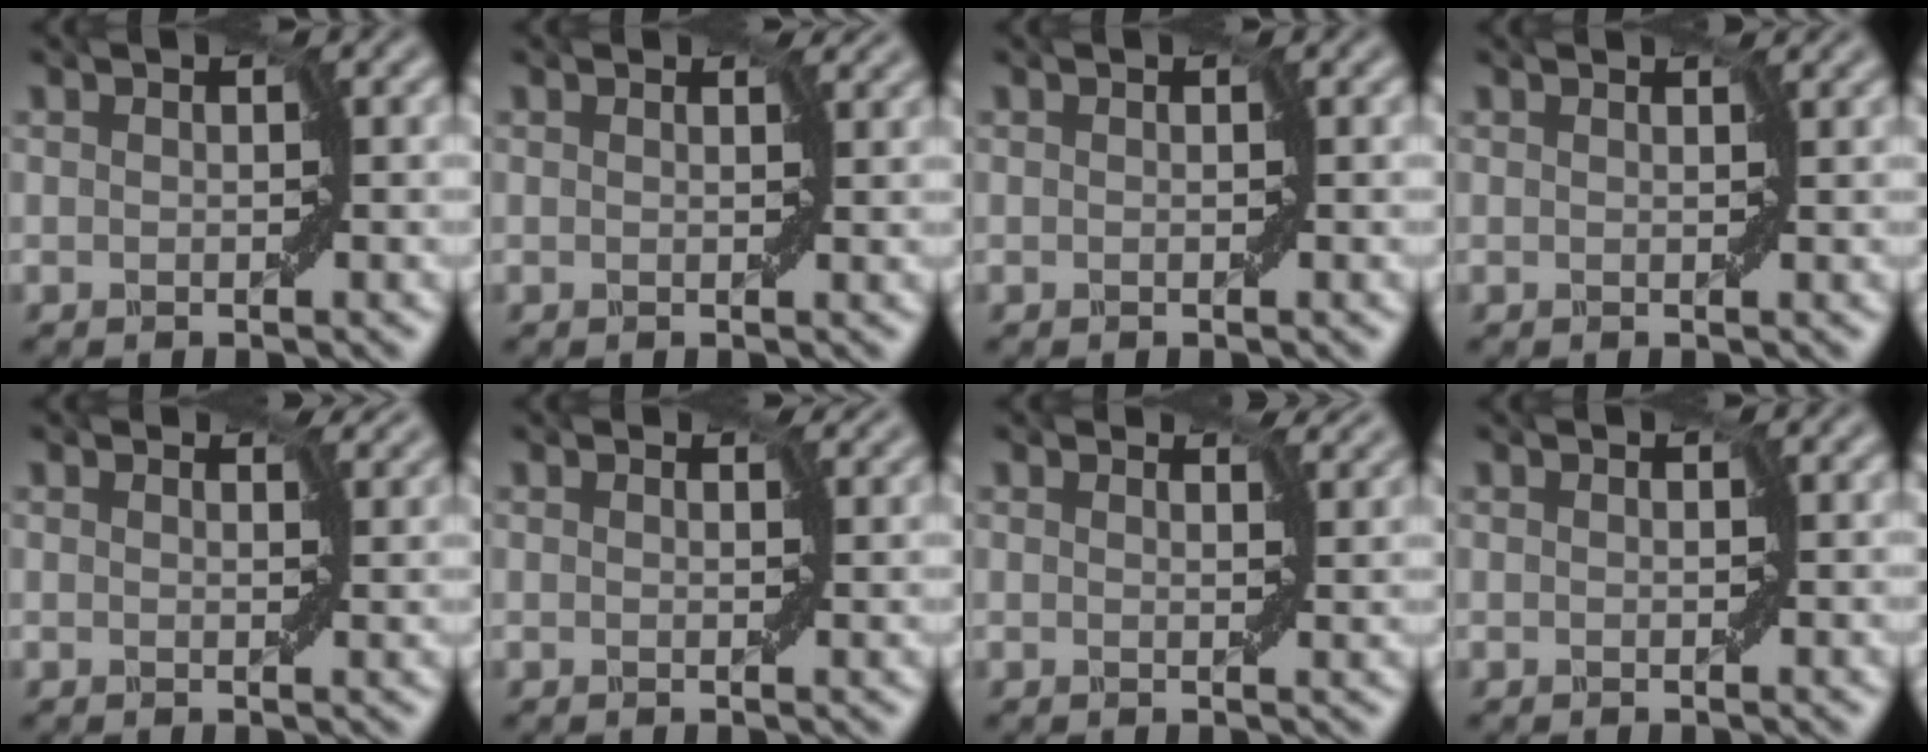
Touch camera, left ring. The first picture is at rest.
{"total": 0.9, "force": [0.7, 0.5, 0.4], "torque": [-0.013, -0.002, 0.008]}
{"total": 0.0}
{"total": 0.5, "force": [0.5, 0.1, 0.0], "torque": [-0.008, -0.002, 0.007]}
{"total": 1.9, "force": [1.3, 1.0, 1.0], "torque": [-0.025, -0.004, 0.015]}
{"total": 1.2, "force": [0.9, 0.6, 0.5], "torque": [-0.017, -0.003, 0.010]}
{"total": 2.2, "force": [1.5, 1.0, 1.2], "torque": [-0.029, -0.005, 0.019]}
{"total": 0.0}